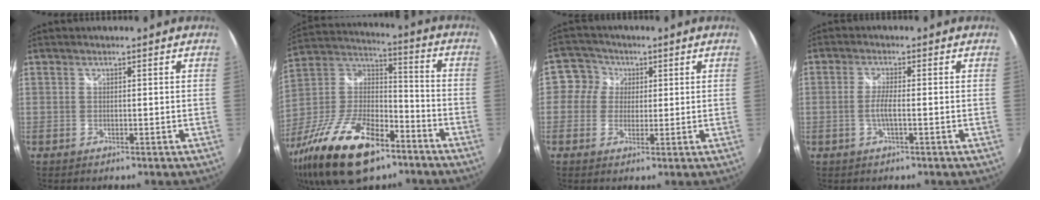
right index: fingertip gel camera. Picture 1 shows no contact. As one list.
[{"total": 25.5, "force": [-14.5, 11.4, 17.6], "torque": [-0.363, -0.029, -0.251]}, {"total": 5.0, "force": [0.8, 4.9, 0.8], "torque": [-0.006, 0.011, 0.000]}, {"total": 2.9, "force": [-0.8, 0.1, 2.8], "torque": [-0.056, -0.002, -0.017]}]